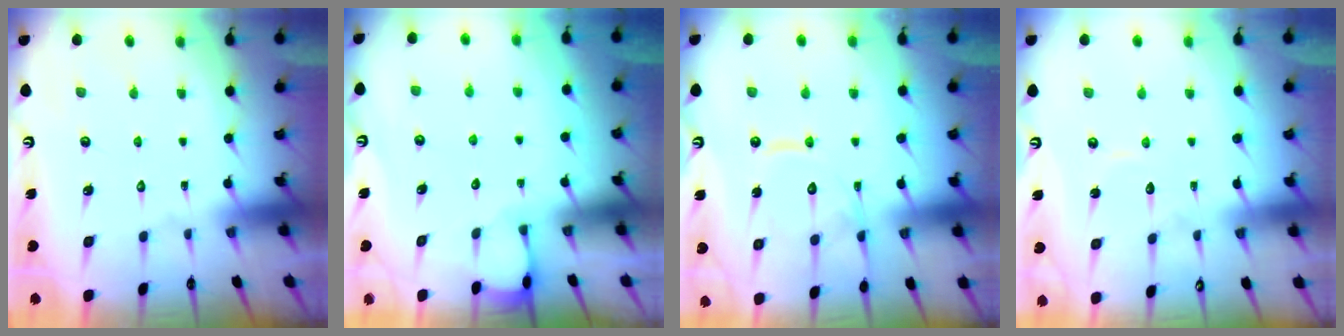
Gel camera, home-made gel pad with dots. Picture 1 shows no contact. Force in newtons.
{"total": 1.0, "press": 0.9, "slide": 0.1}
{"total": 12.2, "press": 12.2, "slide": 1.1}
{"total": 6.2, "press": 6.2, "slide": 0.3}